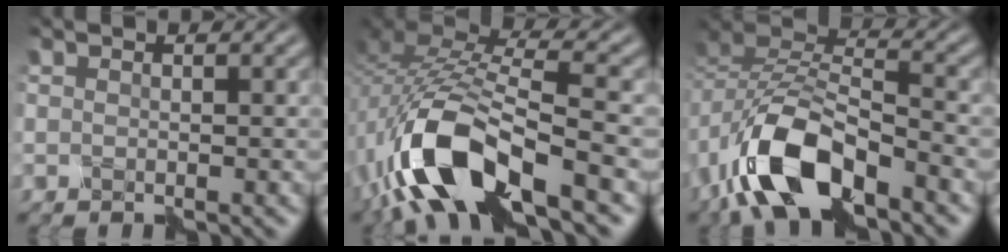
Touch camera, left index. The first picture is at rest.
{"total": 11.7, "force": [-6.3, 4.2, 8.9], "torque": [-0.194, 0.002, -0.124]}
{"total": 9.6, "force": [-6.1, 4.1, 6.2], "torque": [-0.127, 0.008, -0.121]}